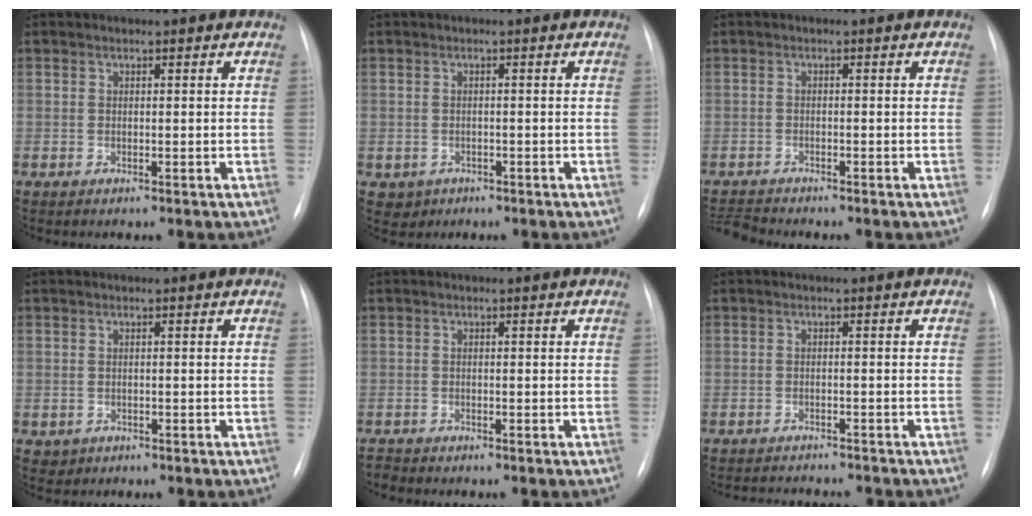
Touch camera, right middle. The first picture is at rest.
{"total": 2.2, "force": [-1.0, 2.0, 0.2], "torque": [-0.002, 0.005, -0.007]}
{"total": 2.7, "force": [-2.6, -0.5, -0.1], "torque": [-0.002, -0.021, -0.045]}
{"total": 1.4, "force": [-0.6, 1.3, 0.1], "torque": [-0.003, 0.003, -0.002]}
{"total": 0.9, "force": [-0.9, 0.0, -0.1], "torque": [-0.001, -0.006, -0.014]}
{"total": 7.4, "force": [-7.1, 1.3, 1.9], "torque": [-0.026, -0.005, -0.088]}